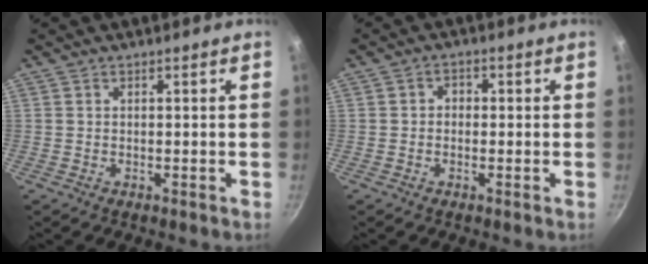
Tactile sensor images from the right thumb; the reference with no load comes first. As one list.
[{"total": 2.1, "force": [-0.3, 1.7, 1.1], "torque": [-0.010, 0.007, -0.007]}]